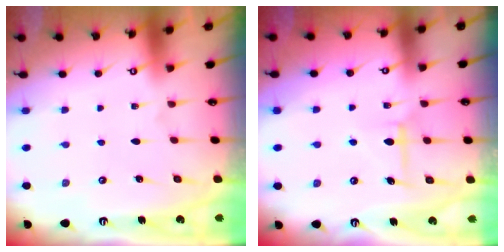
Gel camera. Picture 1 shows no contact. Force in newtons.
{"total": 8.0, "press": 8.0, "slide": 0.6}